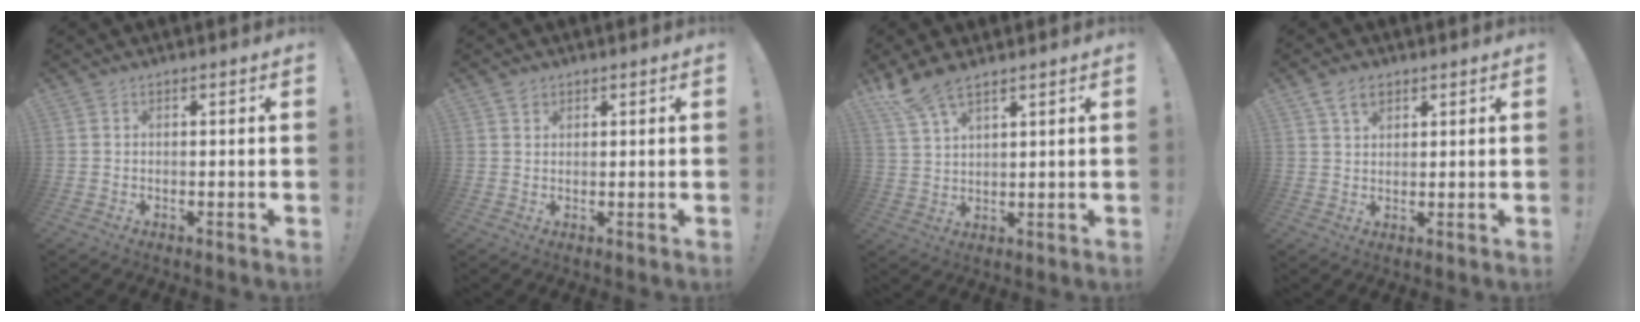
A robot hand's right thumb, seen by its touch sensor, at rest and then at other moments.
{"total": 1.5, "force": [1.2, 0.9, 0.2], "torque": [-0.001, -0.003, 0.022]}
{"total": 7.7, "force": [6.1, 2.3, 4.1], "torque": [-0.087, -0.026, 0.119]}
{"total": 4.7, "force": [2.7, 2.9, 2.5], "torque": [-0.045, -0.004, 0.051]}